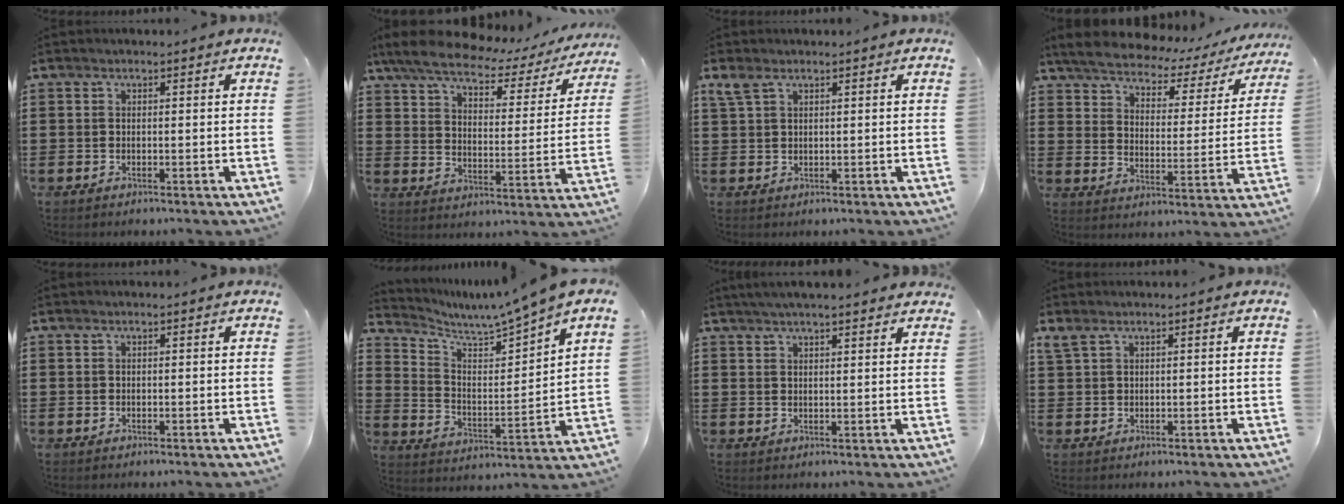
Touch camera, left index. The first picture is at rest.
{"total": 5.7, "force": [4.7, 1.6, 2.8], "torque": [-0.077, -0.028, 0.078]}
{"total": 2.5, "force": [1.4, 1.1, 1.7], "torque": [-0.040, 0.004, 0.026]}
{"total": 4.0, "force": [3.7, 1.0, 1.2], "torque": [-0.046, -0.028, 0.057]}
{"total": 0.0}
{"total": 4.6, "force": [4.3, -1.1, 1.0], "torque": [-0.042, -0.049, 0.064]}
{"total": 2.7, "force": [2.5, -0.1, 0.9], "torque": [-0.024, 0.000, 0.047]}
{"total": 1.7, "force": [1.1, 0.8, 1.1], "torque": [-0.026, 0.003, 0.020]}